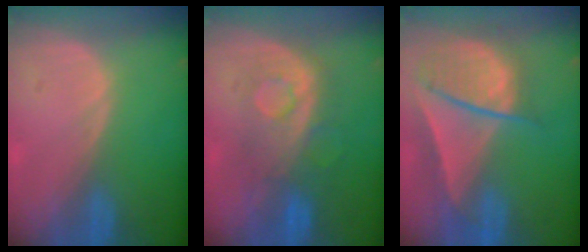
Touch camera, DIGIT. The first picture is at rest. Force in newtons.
{"total": 7.9, "press": 7.9, "slide": 0.1}
{"total": 9.4, "press": 8.1, "slide": 4.8}